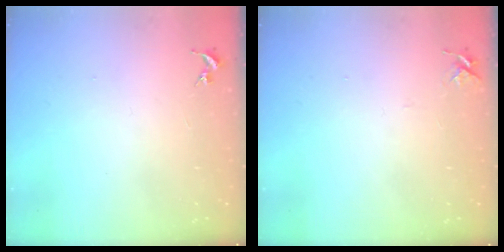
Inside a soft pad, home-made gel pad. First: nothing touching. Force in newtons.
{"total": 4.4, "press": 4.3, "slide": 0.6}